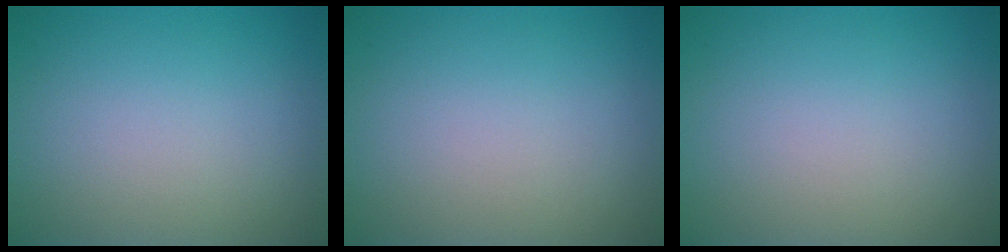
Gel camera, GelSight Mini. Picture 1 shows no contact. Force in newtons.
{"total": 0.0}
{"total": 0.0}